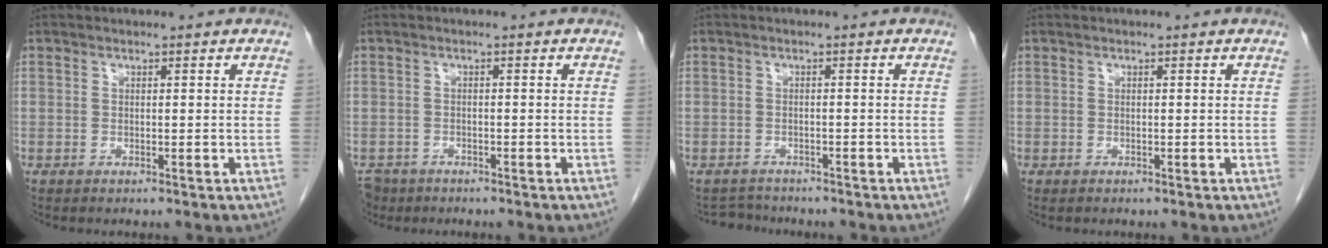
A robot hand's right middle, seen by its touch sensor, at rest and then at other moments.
{"total": 4.5, "force": [-3.4, 2.8, 0.8], "torque": [-0.016, -0.002, -0.058]}
{"total": 2.6, "force": [-2.4, 0.6, -0.4], "torque": [0.003, -0.009, -0.039]}
{"total": 0.0}